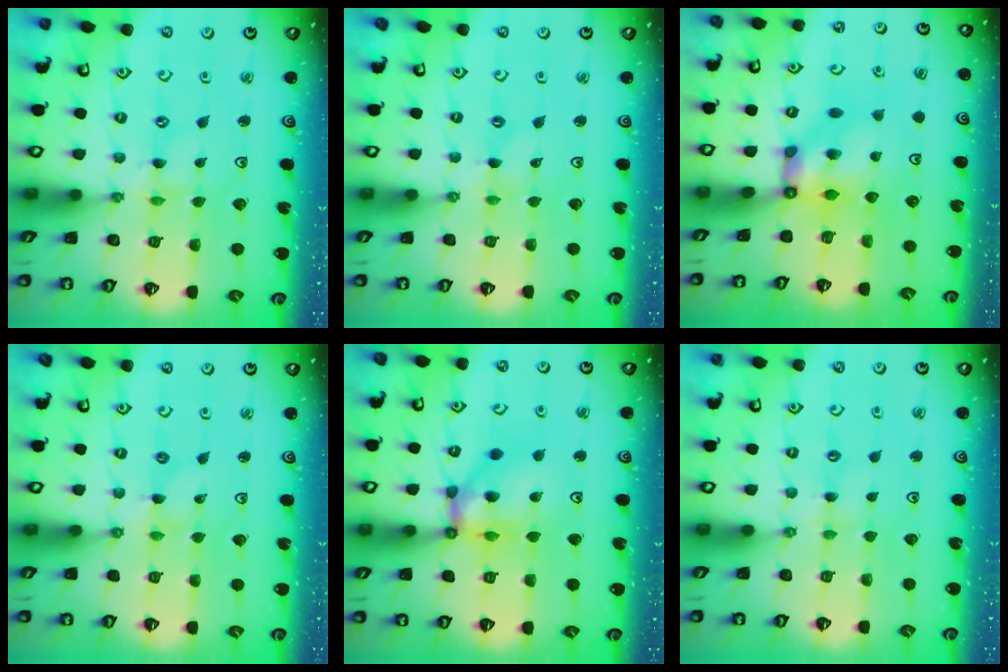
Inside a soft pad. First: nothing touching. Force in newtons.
{"total": 0.0}
{"total": 6.8, "press": 6.8, "slide": 0.4}
{"total": 0.0}
{"total": 13.6, "press": 13.5, "slide": 1.8}
{"total": 2.7, "press": 2.7, "slide": 0.4}